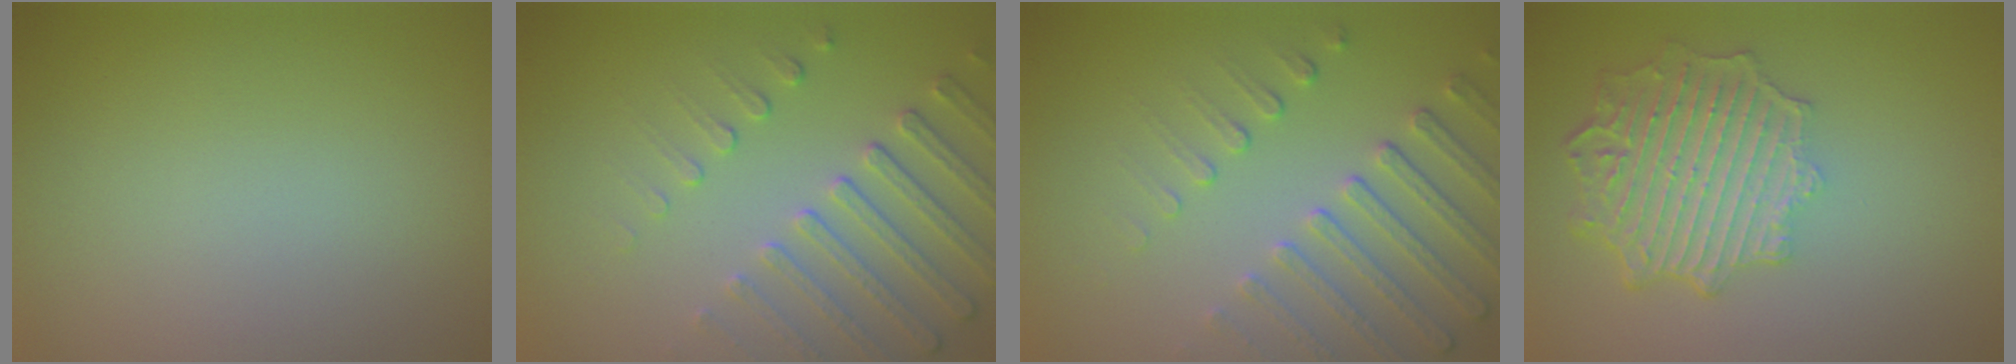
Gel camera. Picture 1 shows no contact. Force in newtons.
{"total": 4.8, "press": 3.7, "slide": 3.1}
{"total": 5.0, "press": 3.8, "slide": 3.3}
{"total": 6.5, "press": 5.0, "slide": 4.1}